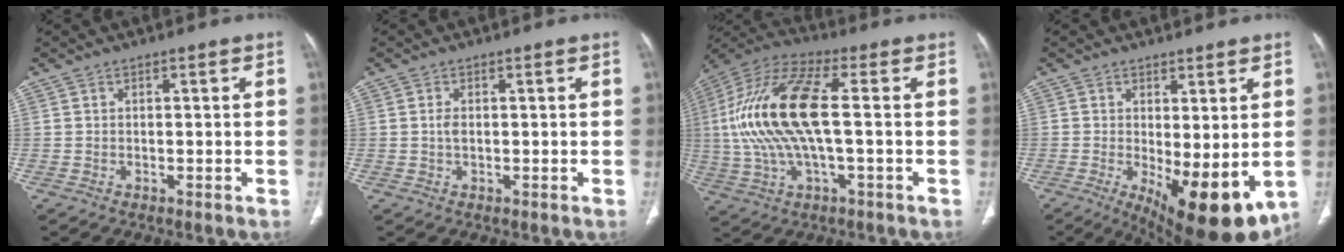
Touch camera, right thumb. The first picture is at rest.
{"total": 1.3, "force": [0.1, 0.7, 1.1], "torque": [-0.023, 0.001, 0.002]}
{"total": 18.6, "force": [0.6, 6.4, 17.4], "torque": [-0.384, 0.027, 0.008]}
{"total": 13.6, "force": [-3.0, 5.0, 12.3], "torque": [-0.175, -0.030, -0.026]}